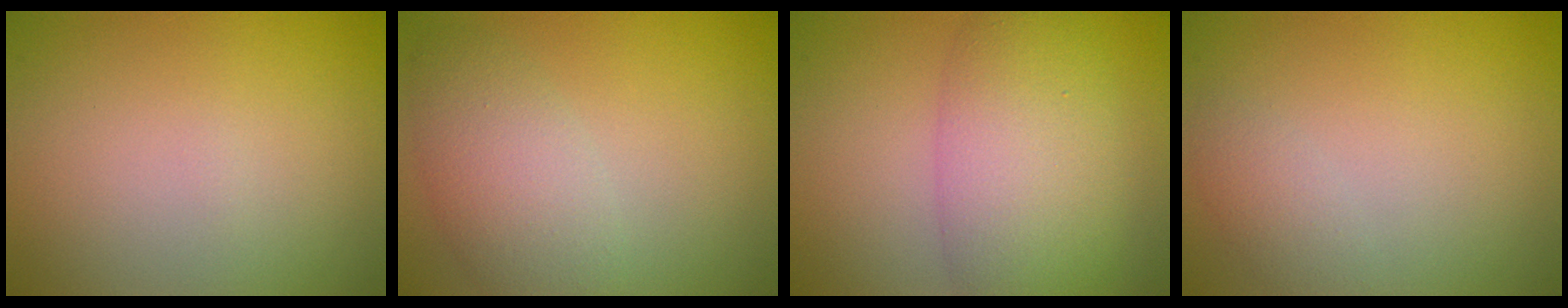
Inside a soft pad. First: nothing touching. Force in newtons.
{"total": 4.3, "press": 4.3, "slide": 0.1}
{"total": 6.9, "press": 6.9, "slide": 0.2}
{"total": 1.5, "press": 1.5, "slide": 0.1}